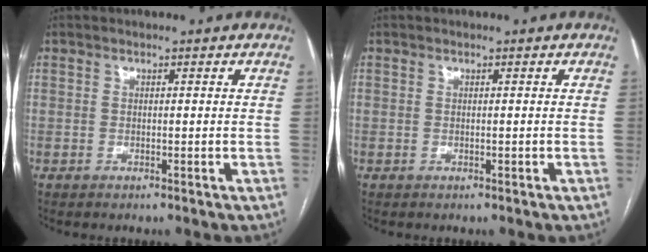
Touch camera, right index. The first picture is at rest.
{"total": 0.0}